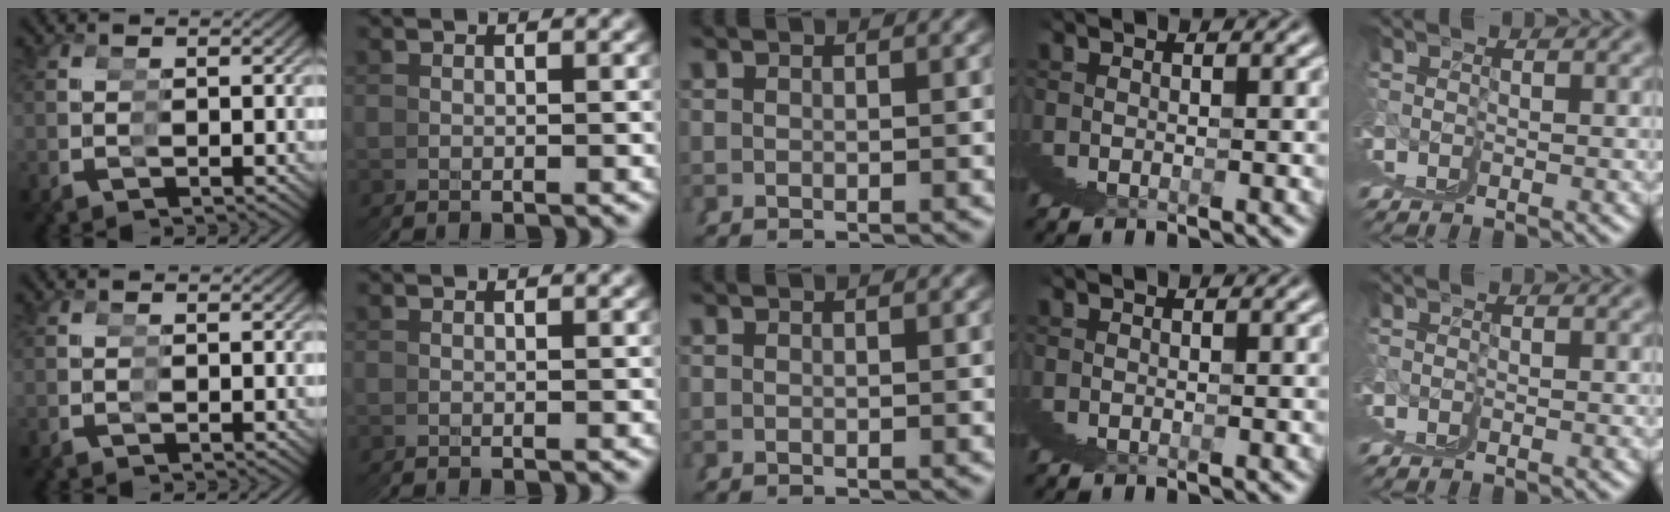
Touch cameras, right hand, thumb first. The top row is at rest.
{}